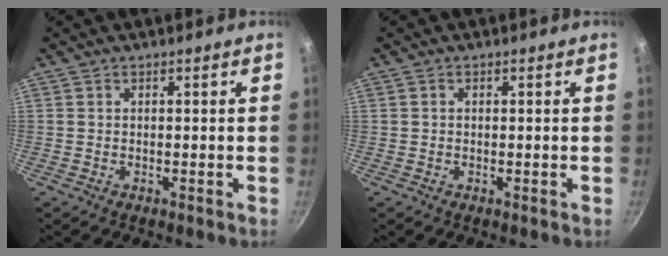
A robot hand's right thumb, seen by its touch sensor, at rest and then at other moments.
{"total": 0.0}